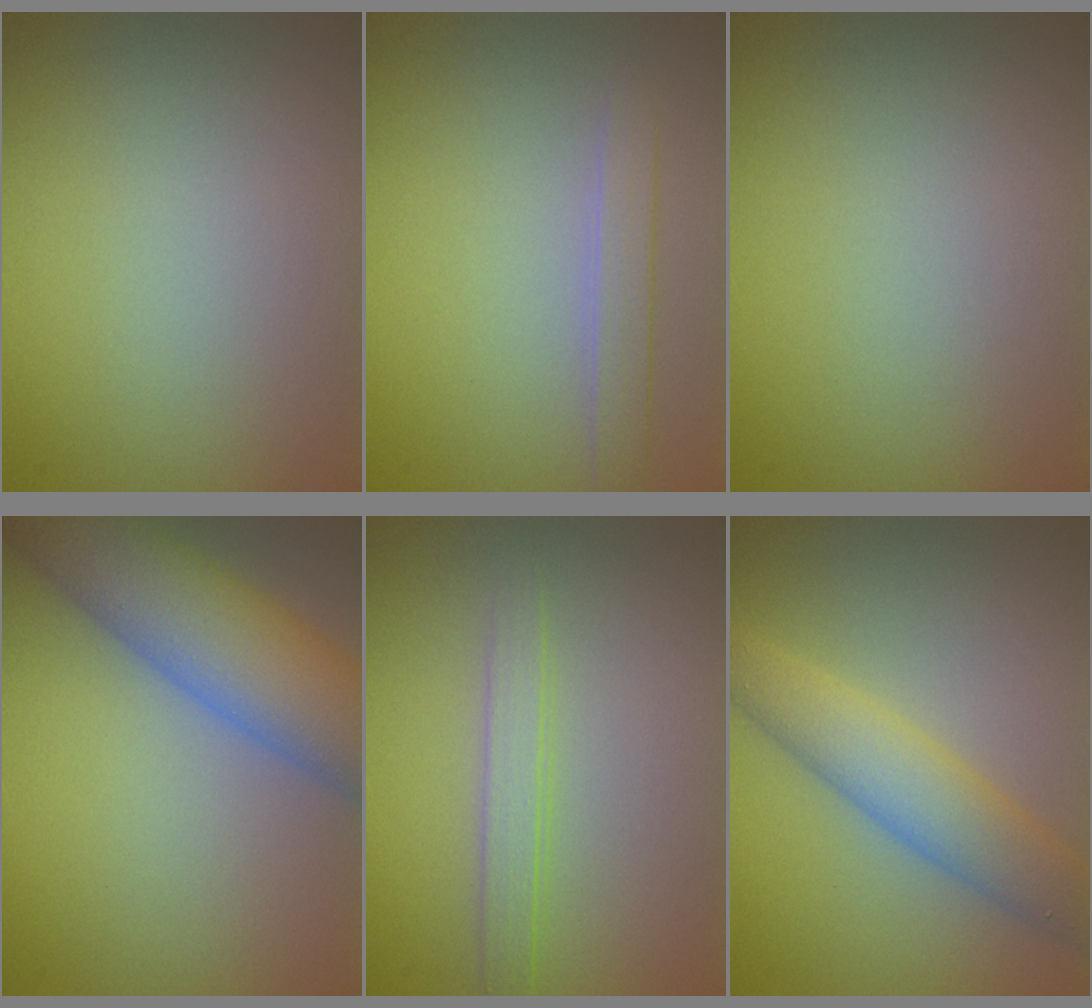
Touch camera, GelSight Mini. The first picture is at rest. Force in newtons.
{"total": 1.8, "press": 1.8, "slide": 0.1}
{"total": 0.0}
{"total": 9.3, "press": 9.3, "slide": 0.6}
{"total": 1.9, "press": 1.9, "slide": 0.2}
{"total": 4.8, "press": 4.8, "slide": 0.3}